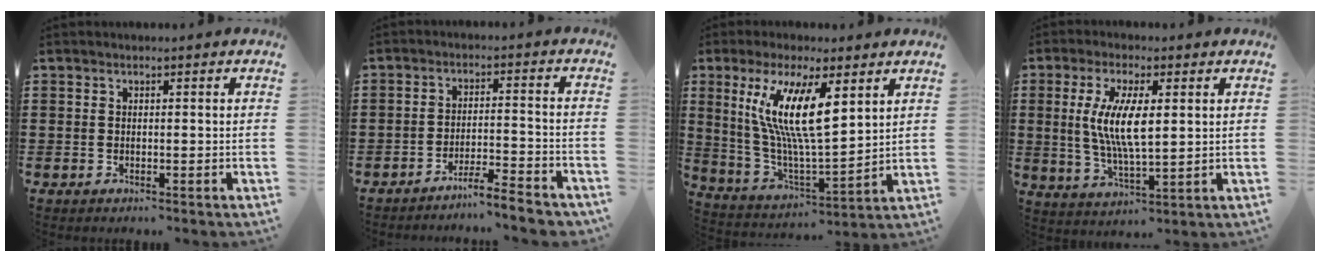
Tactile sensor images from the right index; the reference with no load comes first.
{"total": 5.0, "force": [-4.7, -0.3, 1.7], "torque": [-0.029, -0.009, -0.092]}
{"total": 12.6, "force": [5.0, 2.7, 11.2], "torque": [-0.235, -0.018, 0.087]}
{"total": 8.7, "force": [1.3, 2.7, 8.1], "torque": [-0.164, 0.004, 0.022]}